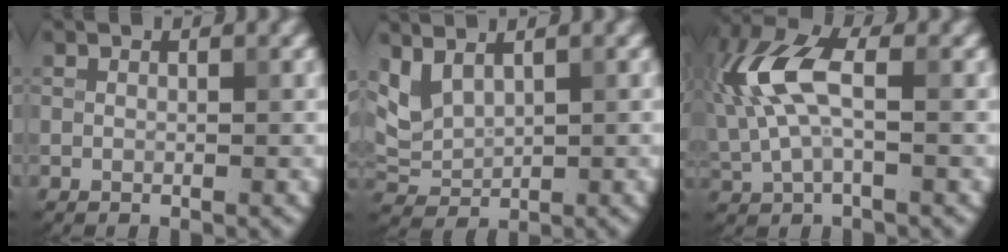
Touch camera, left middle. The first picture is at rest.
{"total": 2.8, "force": [1.9, 1.3, 1.6], "torque": [-0.045, 0.001, 0.046]}
{"total": 7.0, "force": [1.1, 3.3, 6.0], "torque": [-0.144, 0.013, 0.012]}